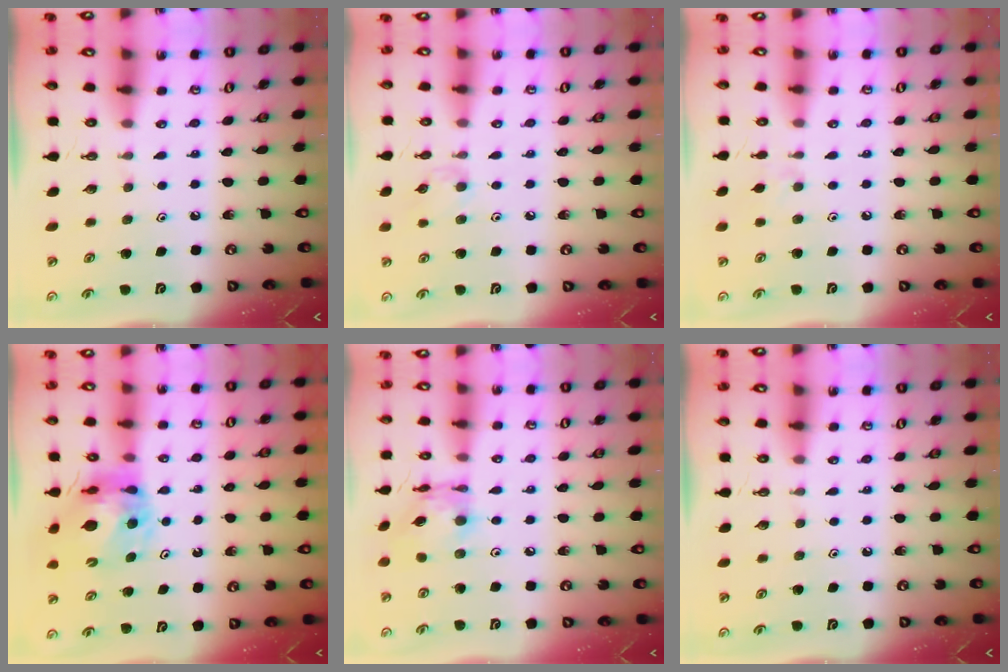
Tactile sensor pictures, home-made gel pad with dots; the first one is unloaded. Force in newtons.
{"total": 6.6, "press": 6.5, "slide": 0.7}
{"total": 3.4, "press": 3.3, "slide": 0.7}
{"total": 12.8, "press": 12.8, "slide": 1.2}
{"total": 11.8, "press": 11.7, "slide": 1.1}
{"total": 0.0}